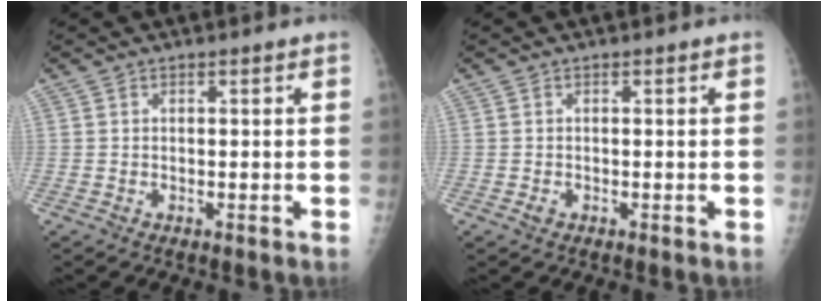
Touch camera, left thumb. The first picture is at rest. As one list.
[{"total": 0.8, "force": [-0.3, 0.6, 0.4], "torque": [-0.007, -0.001, -0.006]}]